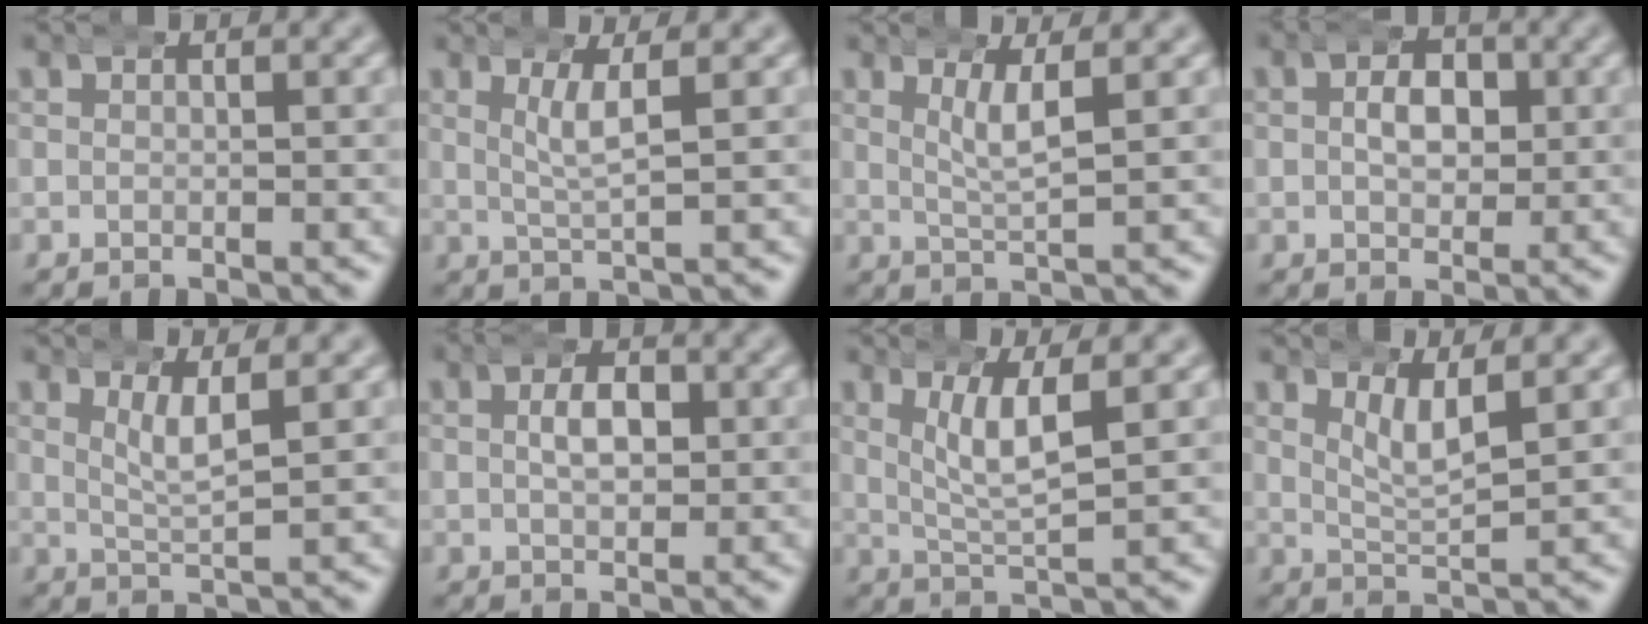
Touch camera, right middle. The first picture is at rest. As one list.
[{"total": 2.6, "force": [1.3, -0.2, 2.2], "torque": [-0.047, 0.001, 0.025]}, {"total": 2.8, "force": [1.4, 0.0, 2.5], "torque": [-0.049, -0.001, 0.028]}, {"total": 3.4, "force": [0.1, 2.2, 2.6], "torque": [-0.027, 0.003, -0.002]}, {"total": 2.9, "force": [1.5, 0.2, 2.5], "torque": [-0.048, -0.003, 0.031]}, {"total": 3.5, "force": [0.5, 1.8, 3.0], "torque": [-0.030, 0.012, 0.002]}, {"total": 4.1, "force": [1.7, 0.8, 3.7], "torque": [-0.067, -0.005, 0.036]}, {"total": 3.4, "force": [2.1, 0.7, 2.6], "torque": [-0.050, -0.008, 0.040]}]